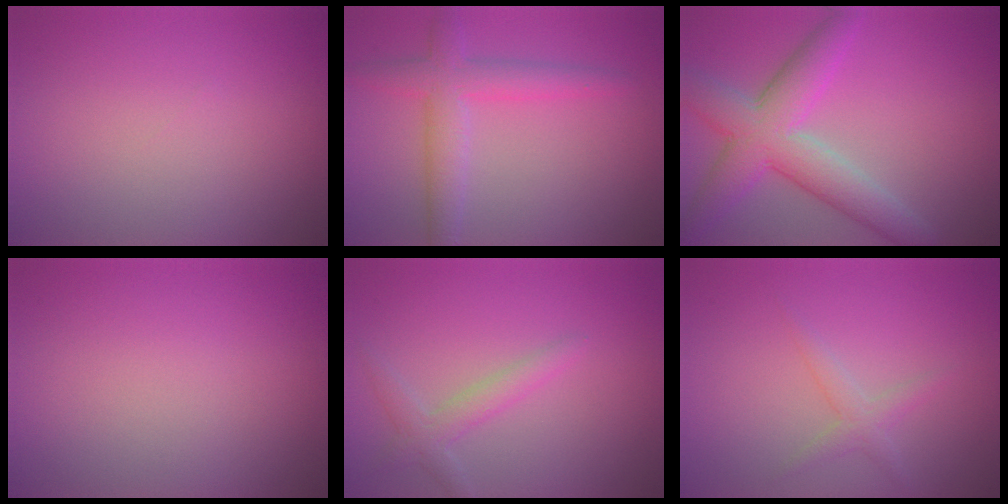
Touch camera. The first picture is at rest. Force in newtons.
{"total": 3.9, "press": 3.9, "slide": 0.1}
{"total": 6.6, "press": 6.6, "slide": 0.4}
{"total": 0.0}
{"total": 2.2, "press": 2.2, "slide": 0.1}
{"total": 1.5, "press": 1.5, "slide": 0.1}